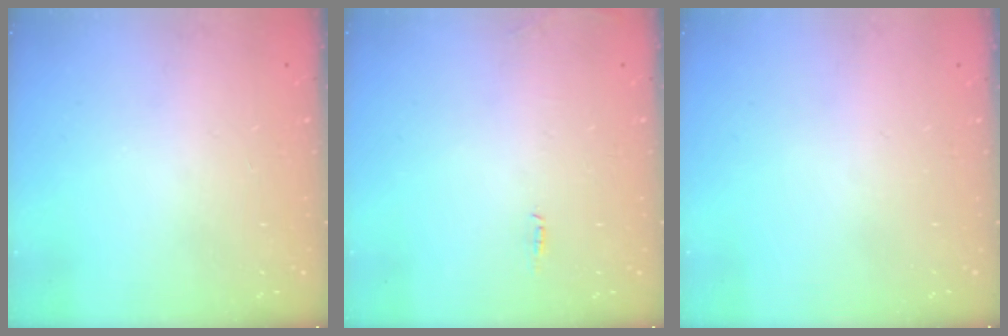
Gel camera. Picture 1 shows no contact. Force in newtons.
{"total": 9.1, "press": 5.4, "slide": 7.3}
{"total": 0.0}